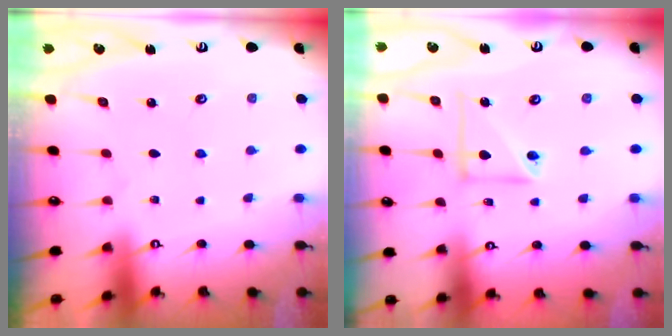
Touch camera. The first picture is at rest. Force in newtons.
{"total": 10.5, "press": 10.4, "slide": 1.3}